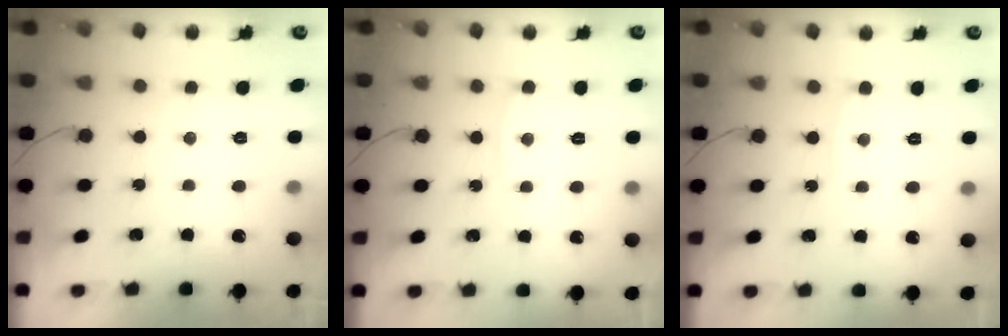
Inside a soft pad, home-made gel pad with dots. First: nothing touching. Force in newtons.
{"total": 4.1, "press": 4.0, "slide": 0.6}
{"total": 4.8, "press": 4.8, "slide": 0.4}